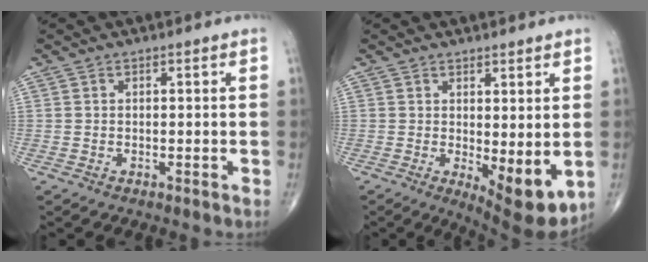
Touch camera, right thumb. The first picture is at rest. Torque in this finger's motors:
{"motor_torque": [-0.30, 0.77, 0.40, 0.04, 0.08]}